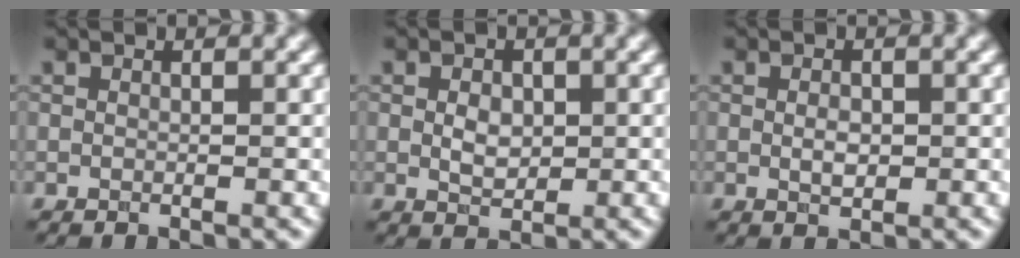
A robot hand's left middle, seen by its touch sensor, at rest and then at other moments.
{"total": 2.1, "force": [0.1, 1.5, 1.5], "torque": [-0.027, -0.001, 0.002]}
{"total": 1.6, "force": [-0.1, 0.9, 1.3], "torque": [-0.024, -0.003, 0.000]}